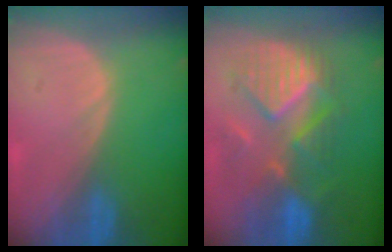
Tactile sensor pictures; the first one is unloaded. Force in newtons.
{"total": 9.8, "press": 9.3, "slide": 3.1}